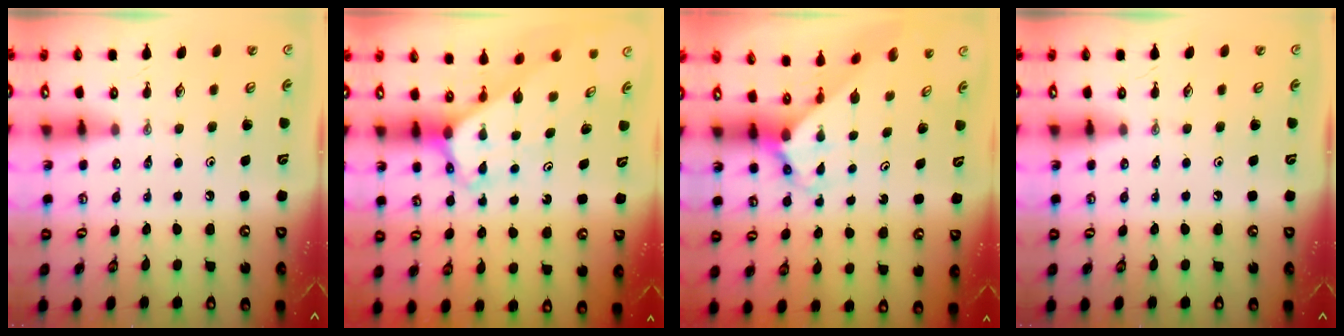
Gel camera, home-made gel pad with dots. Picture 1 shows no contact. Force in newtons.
{"total": 2.7, "press": 2.7, "slide": 0.1}
{"total": 3.5, "press": 3.5, "slide": 0.3}
{"total": 0.0}